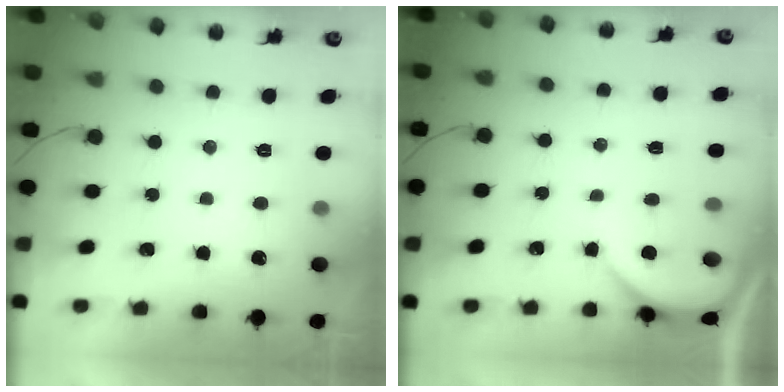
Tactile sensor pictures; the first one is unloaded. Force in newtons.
{"total": 2.6, "press": 2.6, "slide": 0.2}